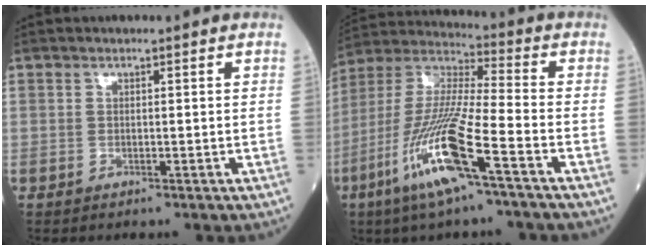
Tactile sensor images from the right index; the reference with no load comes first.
{"total": 15.2, "force": [-7.1, 0.5, 13.4], "torque": [-0.284, -0.018, -0.142]}